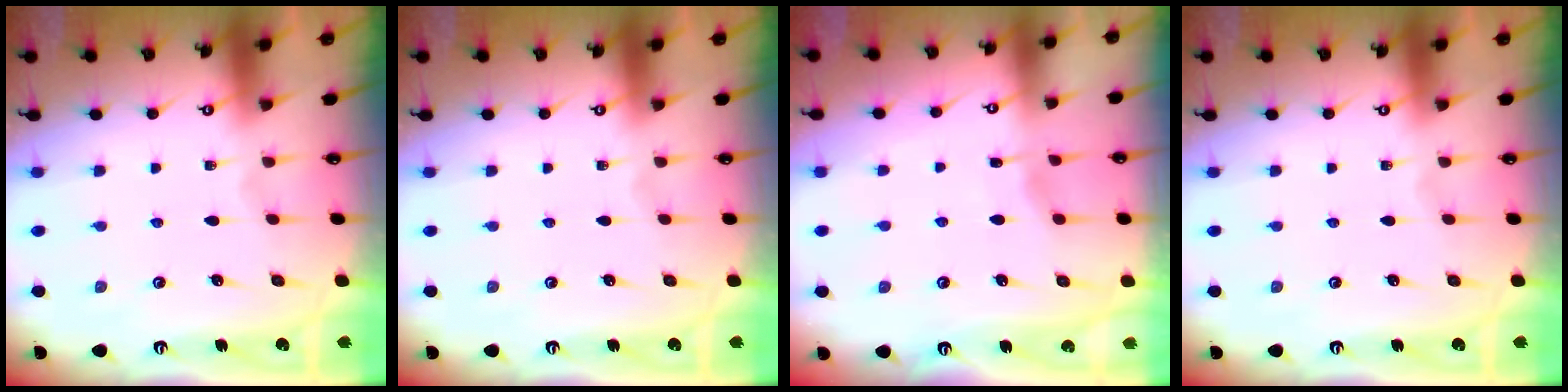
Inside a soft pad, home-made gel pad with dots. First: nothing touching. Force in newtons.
{"total": 0.0}
{"total": 2.6, "press": 2.5, "slide": 0.4}
{"total": 0.0}